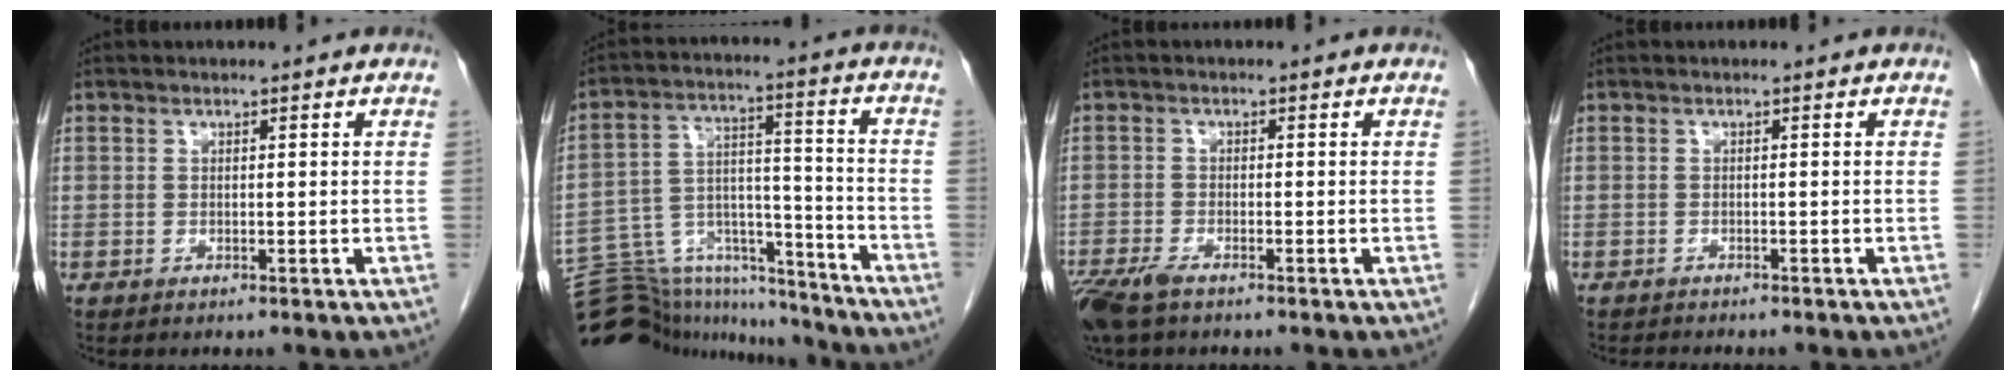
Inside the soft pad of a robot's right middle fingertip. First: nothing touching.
{"total": 20.0, "force": [-18.5, 6.5, 3.9], "torque": [-0.107, 0.051, -0.281]}
{"total": 5.6, "force": [-4.1, 1.7, 3.4], "torque": [-0.070, -0.012, -0.075]}
{"total": 3.7, "force": [-3.3, 0.8, 1.4], "torque": [-0.021, -0.006, -0.043]}